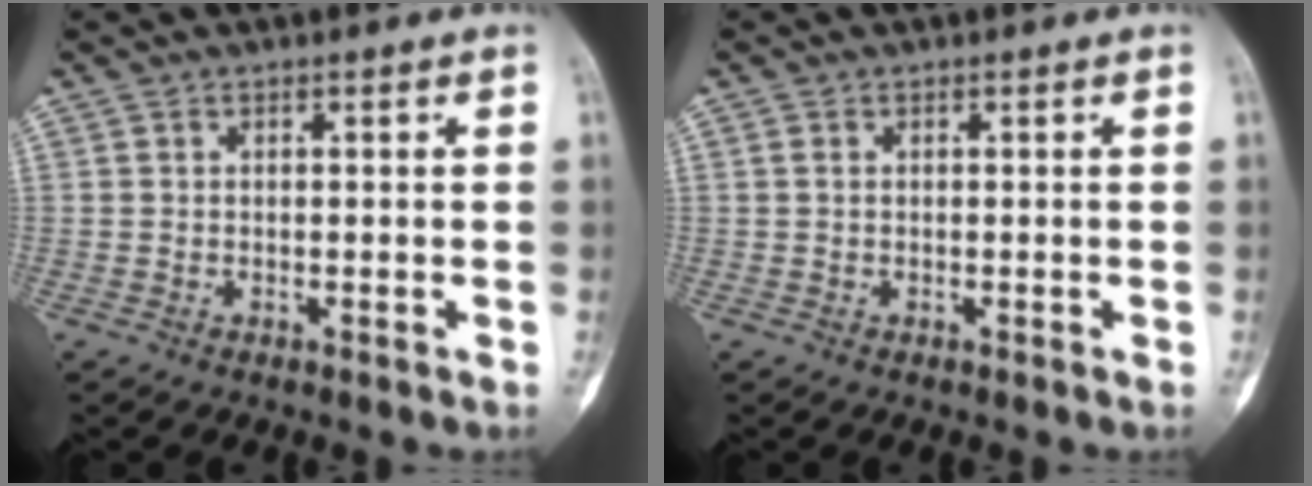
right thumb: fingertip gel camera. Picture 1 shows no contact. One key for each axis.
{"total": 0.7, "fx": 0.3, "fy": 0.5, "fz": 0.4, "tx": -0.007, "ty": 0.002, "tz": 0.005}